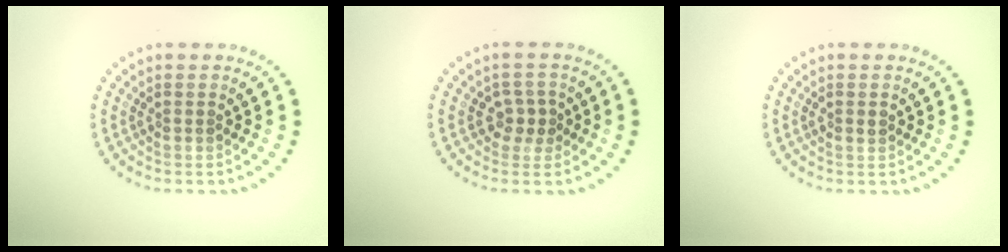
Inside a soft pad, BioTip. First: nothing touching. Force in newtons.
{"total": 1.9, "press": 1.7, "slide": 0.8}
{"total": 0.9, "press": 0.9, "slide": 0.1}